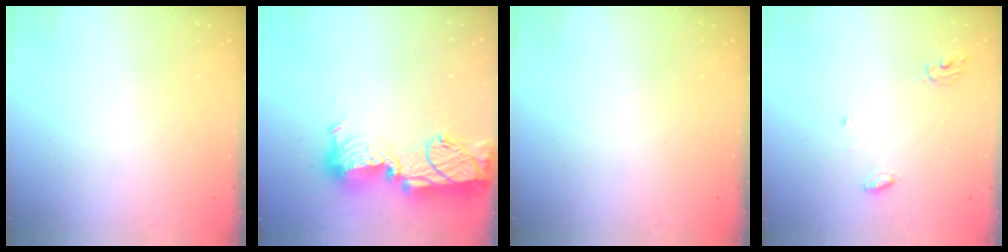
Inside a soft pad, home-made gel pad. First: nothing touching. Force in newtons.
{"total": 19.3, "press": 19.2, "slide": 1.1}
{"total": 0.0}
{"total": 5.1, "press": 5.1, "slide": 0.4}